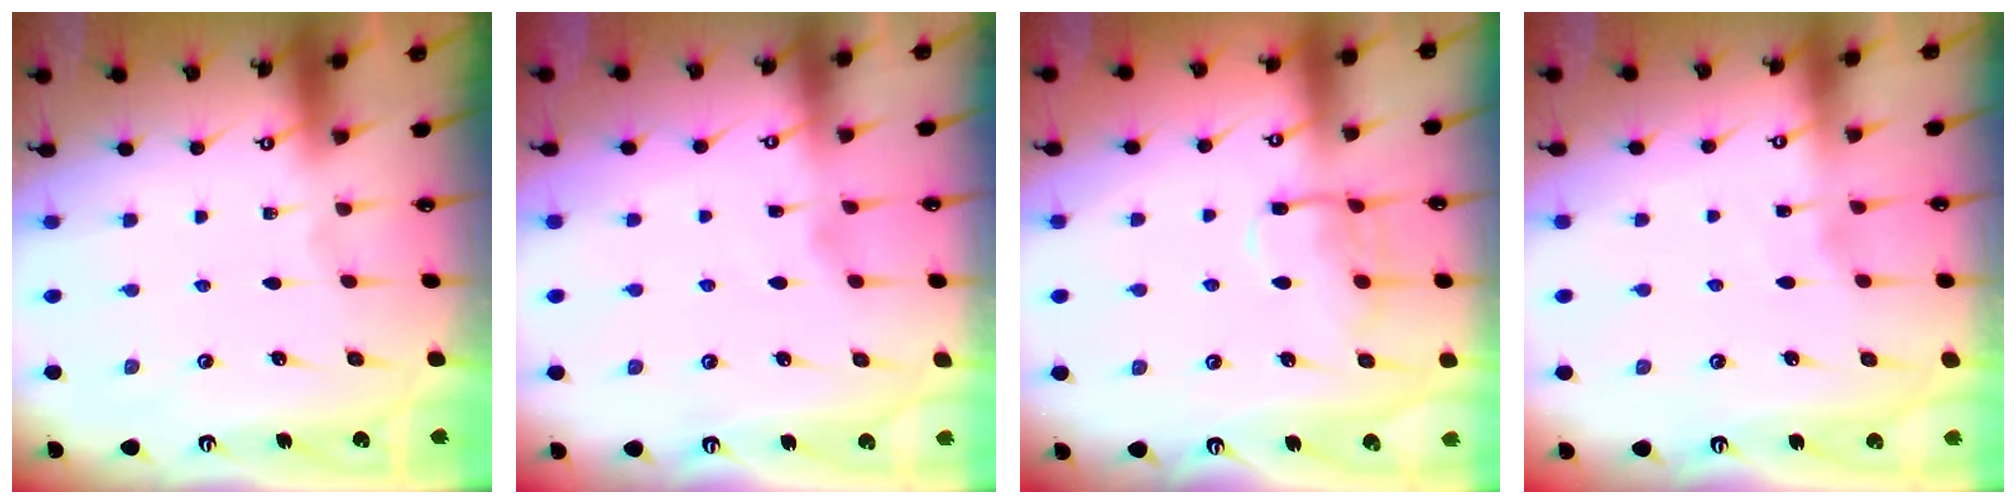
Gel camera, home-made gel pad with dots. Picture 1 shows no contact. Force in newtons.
{"total": 2.2, "press": 2.2, "slide": 0.3}
{"total": 11.1, "press": 11.1, "slide": 0.7}
{"total": 2.1, "press": 2.1, "slide": 0.4}